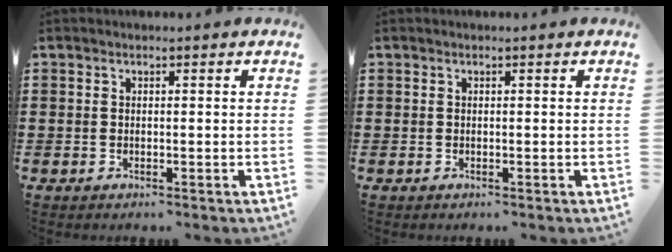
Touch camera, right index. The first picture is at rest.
{"total": 0.0}